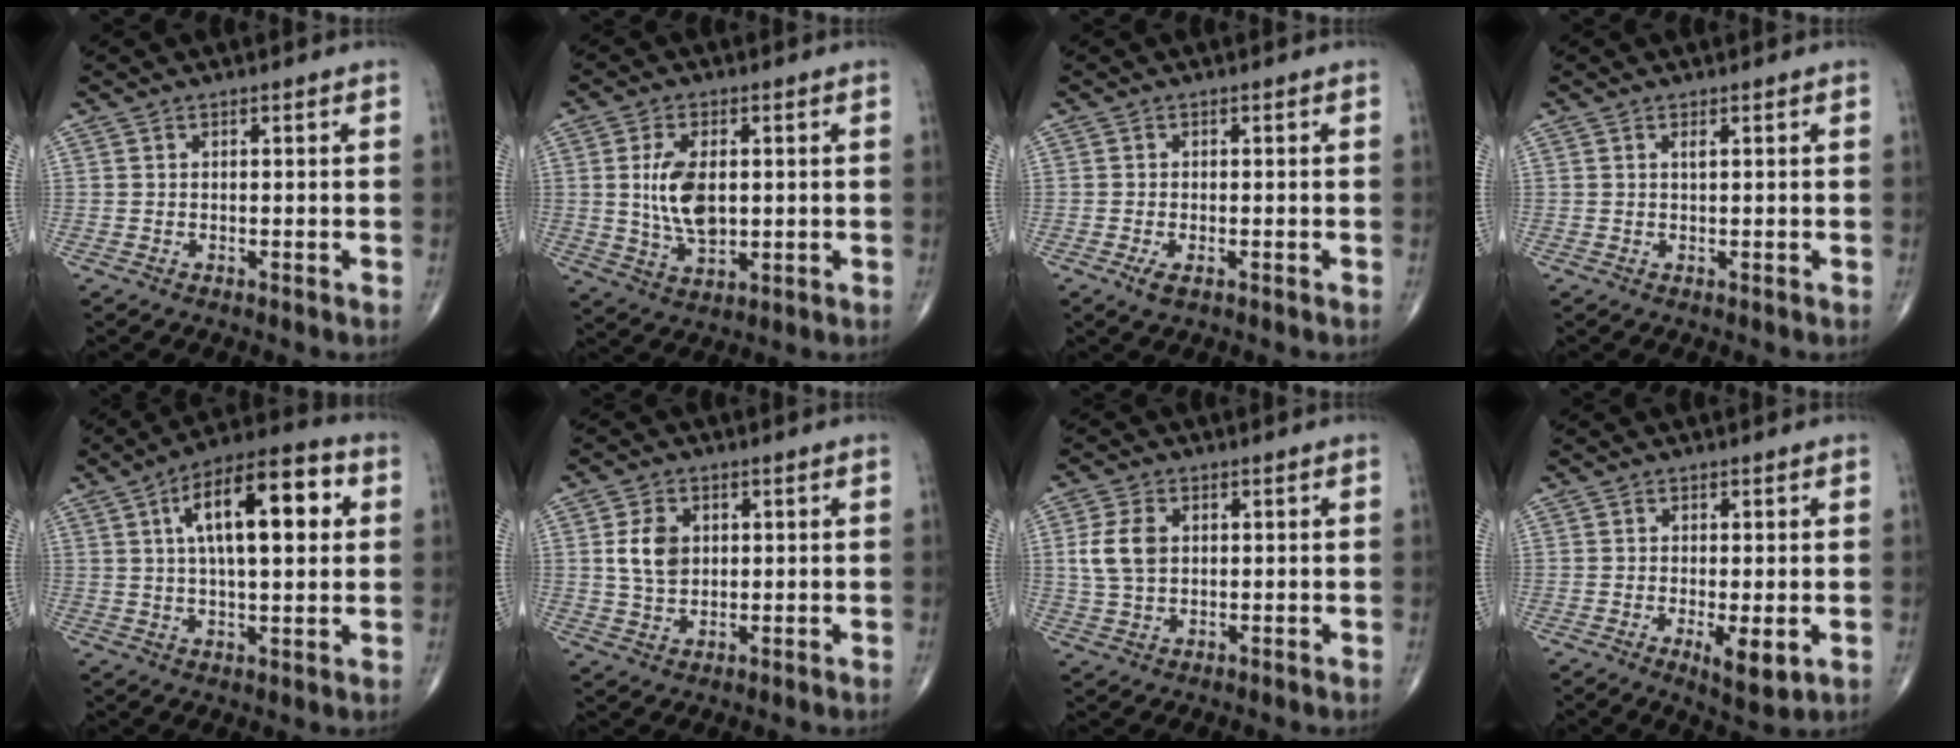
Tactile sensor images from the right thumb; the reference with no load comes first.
{"total": 9.4, "force": [0.9, 5.2, 7.8], "torque": [-0.143, -0.009, 0.025]}
{"total": 2.1, "force": [-1.0, 0.9, 1.7], "torque": [-0.034, -0.003, -0.018]}
{"total": 0.7, "force": [0.4, 0.1, 0.6], "torque": [-0.014, 0.000, 0.007]}
{"total": 17.6, "force": [4.5, 7.0, 15.4], "torque": [-0.223, 0.016, 0.064]}
{"total": 6.5, "force": [1.3, 4.7, 4.3], "torque": [-0.065, -0.007, 0.025]}
{"total": 6.6, "force": [1.1, 4.5, 4.7], "torque": [-0.092, 0.000, 0.024]}
{"total": 5.5, "force": [-1.4, 1.8, 5.0], "torque": [-0.079, -0.017, -0.019]}